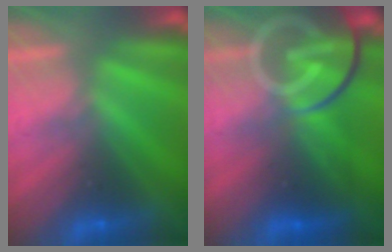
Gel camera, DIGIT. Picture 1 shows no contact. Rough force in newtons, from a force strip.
{"total": 12.7}